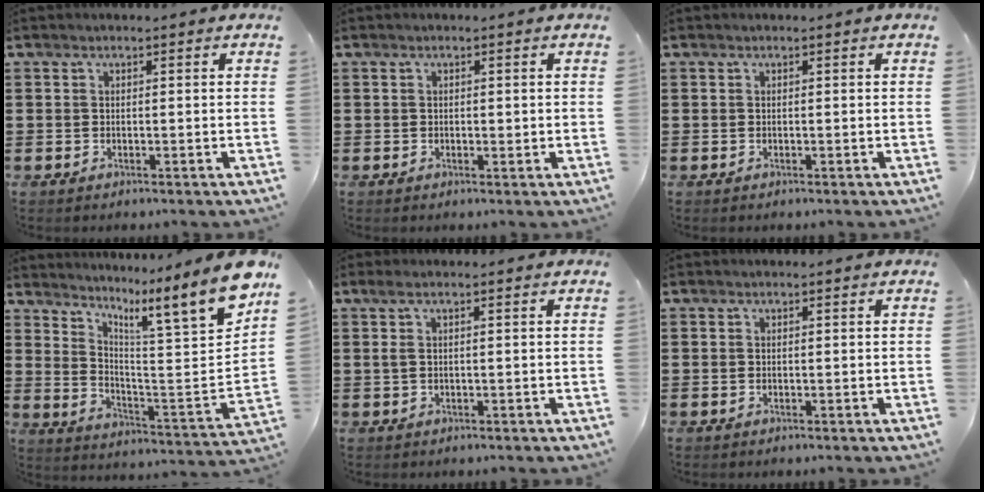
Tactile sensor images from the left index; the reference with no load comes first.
{"total": 0.6, "force": [0.2, 0.4, 0.4], "torque": [-0.008, 0.005, 0.004]}
{"total": 0.0}
{"total": 9.5, "force": [7.2, -0.9, 6.1], "torque": [-0.095, -0.093, 0.100]}
{"total": 1.7, "force": [0.1, 0.2, 1.7], "torque": [-0.032, -0.002, 0.002]}
{"total": 0.0}